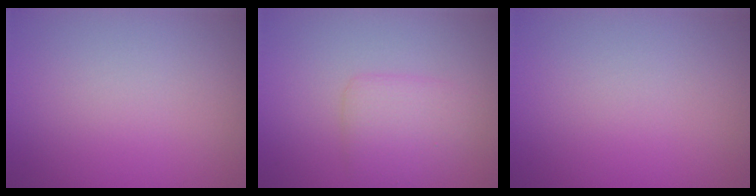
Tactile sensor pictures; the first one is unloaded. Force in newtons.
{"total": 2.7, "press": 2.7, "slide": 0.1}
{"total": 0.0}